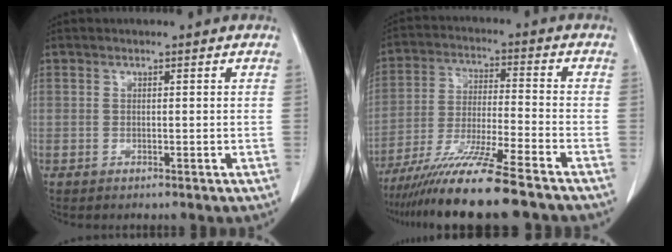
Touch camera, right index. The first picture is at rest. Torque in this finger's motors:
{"motor_torque": [1.36, -0.78, 0.46, 0.21]}